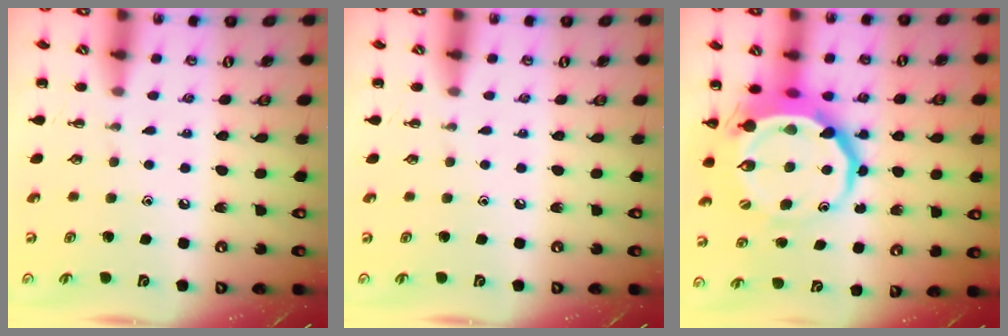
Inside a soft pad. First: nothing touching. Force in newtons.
{"total": 0.0}
{"total": 12.2, "press": 11.8, "slide": 3.2}